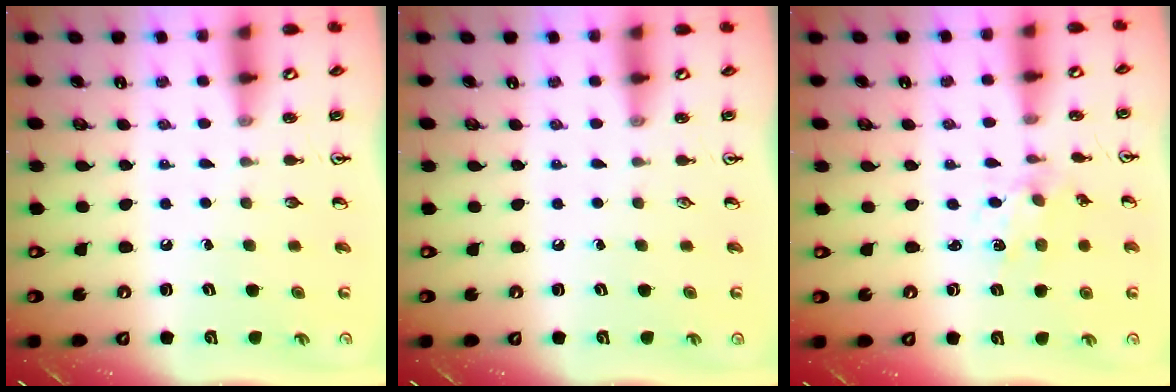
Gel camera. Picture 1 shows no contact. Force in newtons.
{"total": 0.0}
{"total": 2.4, "press": 2.4, "slide": 0.4}